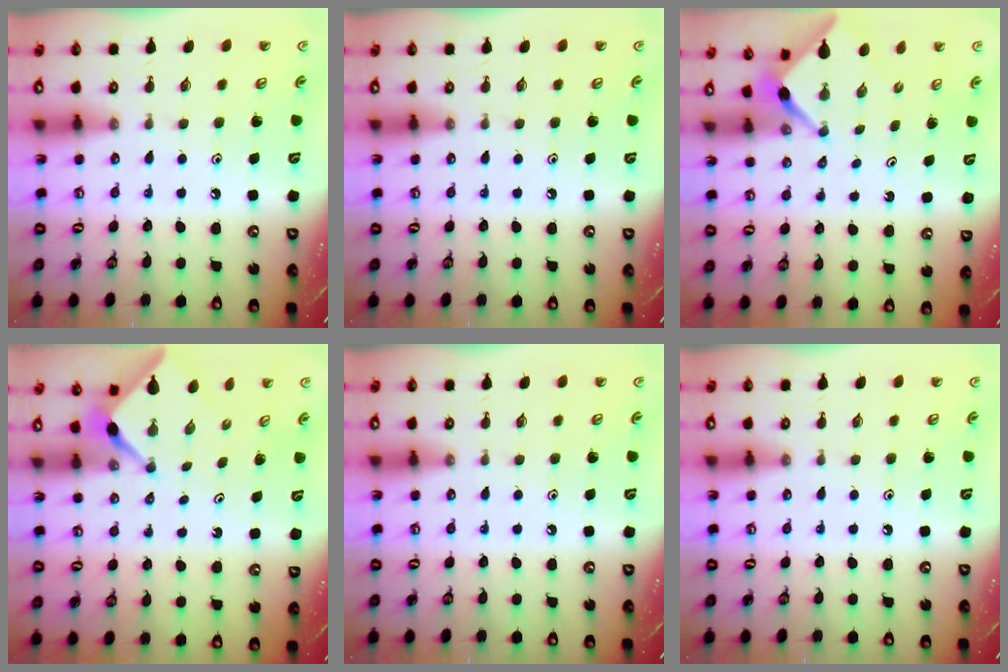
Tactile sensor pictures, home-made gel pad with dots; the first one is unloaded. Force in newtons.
{"total": 0.0}
{"total": 2.5, "press": 2.5, "slide": 0.3}
{"total": 2.2, "press": 2.2, "slide": 0.3}
{"total": 0.0}
{"total": 0.0}